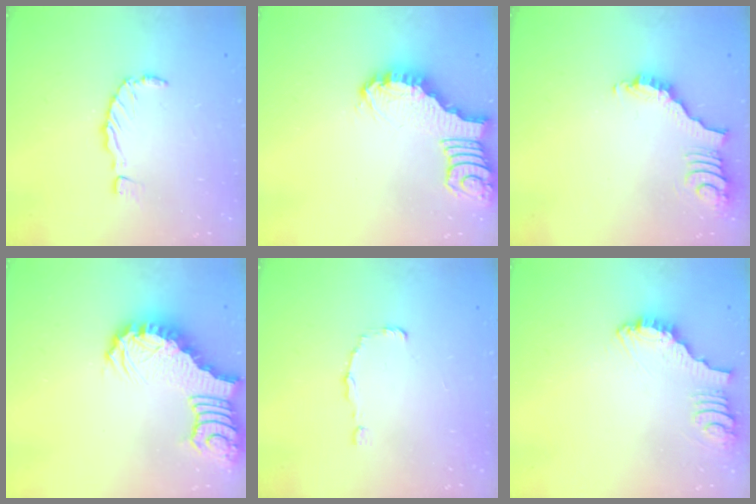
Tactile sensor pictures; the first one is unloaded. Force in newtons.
{"total": 2.1, "press": 2.1, "slide": 0.2}
{"total": 3.4, "press": 3.4, "slide": 0.4}
{"total": 3.4, "press": 3.3, "slide": 0.8}
{"total": 0.9, "press": 0.9, "slide": 0.0}
{"total": 2.8, "press": 2.8, "slide": 0.1}